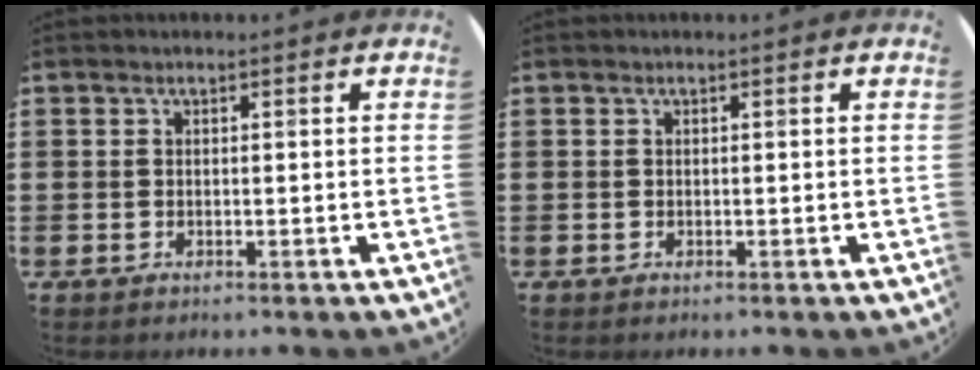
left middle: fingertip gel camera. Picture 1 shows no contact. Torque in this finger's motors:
{"motor_torque": [0.30, -0.32, 0.02, 0.01]}